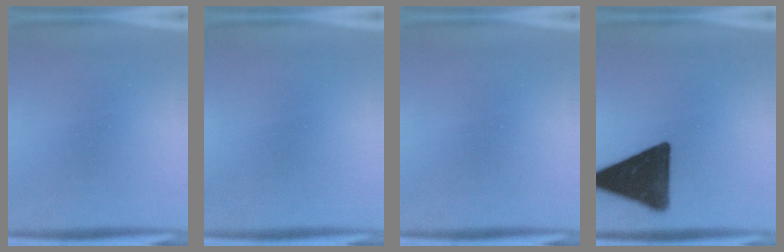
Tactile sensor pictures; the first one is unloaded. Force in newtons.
{"total": 0.5}
{"total": 0.0}
{"total": 16.7}